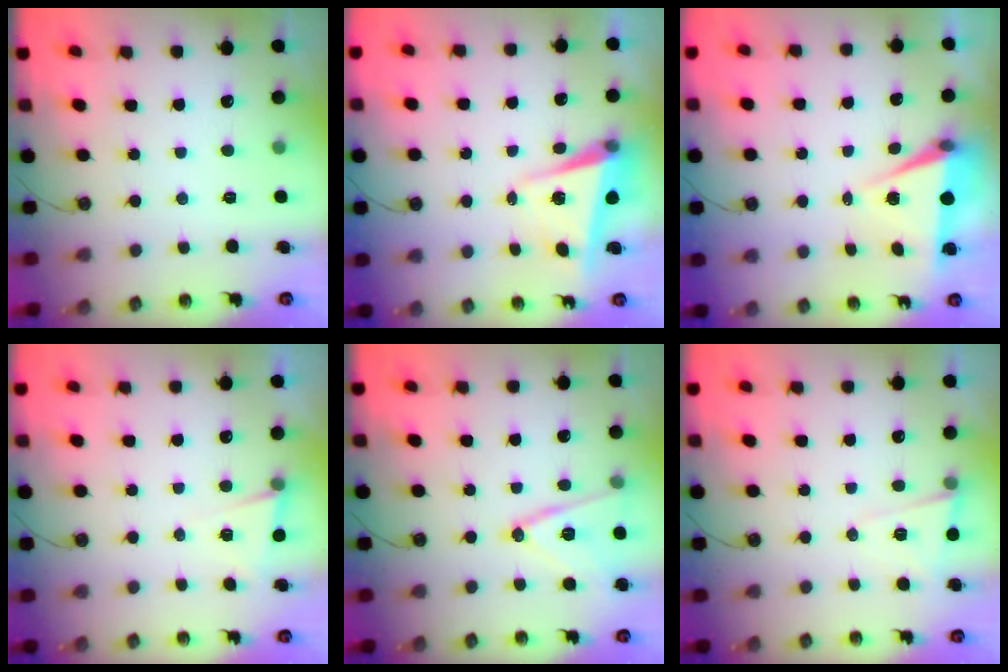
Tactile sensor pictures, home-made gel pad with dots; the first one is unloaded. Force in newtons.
{"total": 5.4, "press": 5.3, "slide": 0.8}
{"total": 6.7, "press": 5.0, "slide": 4.4}
{"total": 3.0, "press": 2.7, "slide": 1.2}
{"total": 14.7, "press": 14.3, "slide": 3.4}
{"total": 6.3, "press": 6.2, "slide": 1.4}